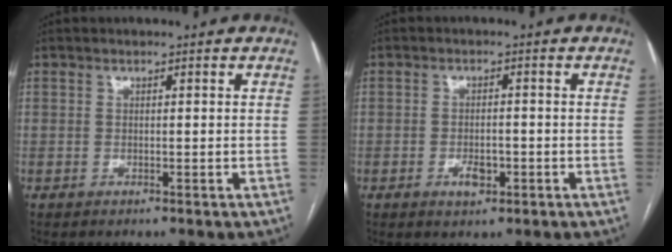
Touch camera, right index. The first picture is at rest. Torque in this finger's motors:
{"motor_torque": [0.53, -0.18, 0.16, 0.05]}